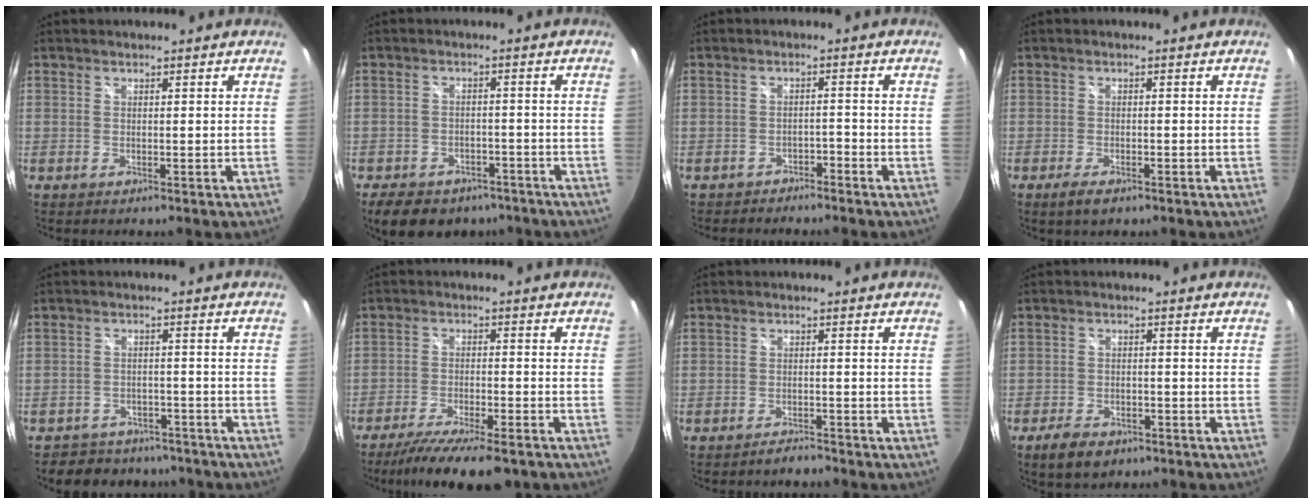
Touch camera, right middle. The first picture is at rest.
{"total": 12.0, "force": [-8.6, 6.9, 4.8], "torque": [-0.112, 0.006, -0.113]}
{"total": 2.7, "force": [-2.5, 0.8, 0.4], "torque": [-0.011, -0.003, -0.039]}
{"total": 3.2, "force": [-2.1, 1.2, 2.1], "torque": [-0.048, -0.007, -0.037]}
{"total": 10.0, "force": [-8.4, 5.1, 2.0], "torque": [-0.052, 0.017, -0.107]}
{"total": 12.9, "force": [-10.3, 2.5, 7.4], "torque": [-0.149, -0.032, -0.164]}
{"total": 2.0, "force": [-1.9, 0.3, 0.3], "torque": [-0.012, 0.000, -0.031]}
{"total": 6.2, "force": [-4.2, 3.2, 3.1], "torque": [-0.079, -0.002, -0.065]}